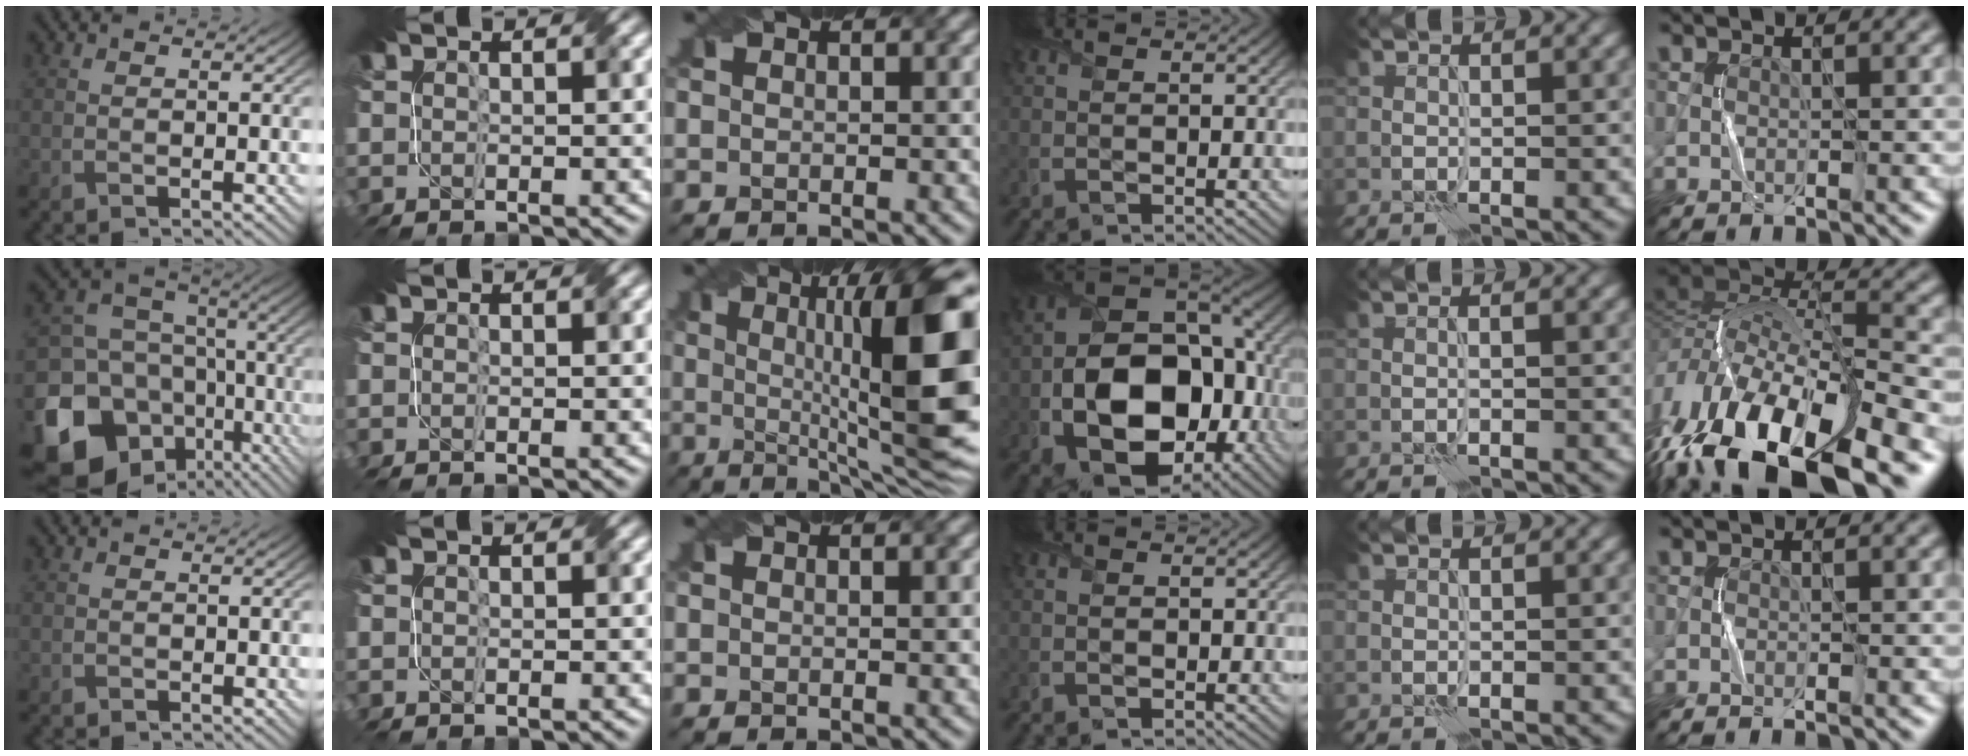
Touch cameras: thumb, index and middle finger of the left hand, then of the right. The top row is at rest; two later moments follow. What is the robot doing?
{"motion": "fold", "object": "netting"}